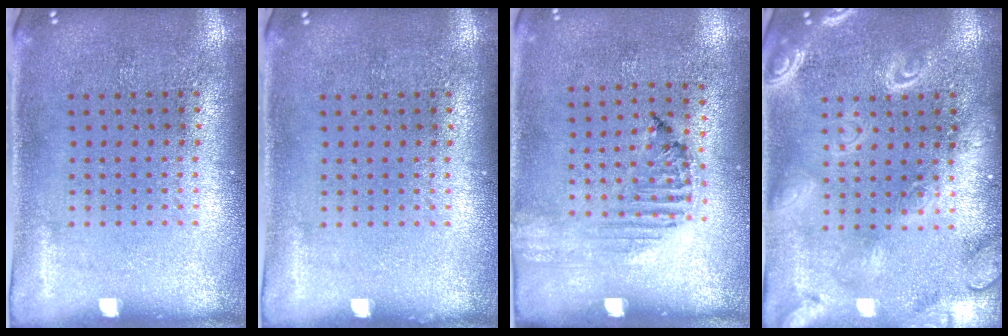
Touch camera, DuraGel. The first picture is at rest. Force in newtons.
{"total": 0.0}
{"total": 1.2, "press": 1.1, "slide": 0.2}
{"total": 3.8, "press": 3.8, "slide": 0.5}